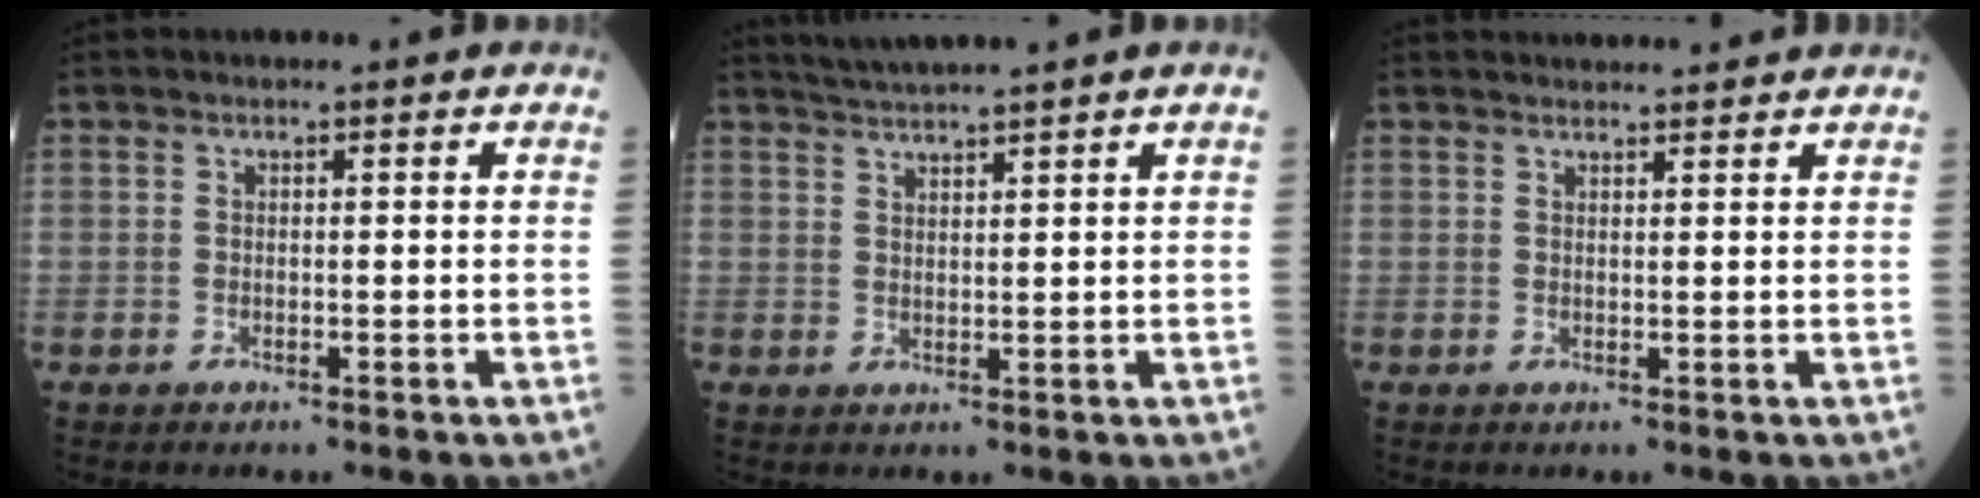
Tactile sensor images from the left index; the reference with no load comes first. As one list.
[{"total": 4.4, "force": [3.8, -1.3, 1.6], "torque": [-0.032, 0.014, 0.074]}, {"total": 6.7, "force": [6.4, 0.8, 1.5], "torque": [-0.018, 0.033, 0.078]}]